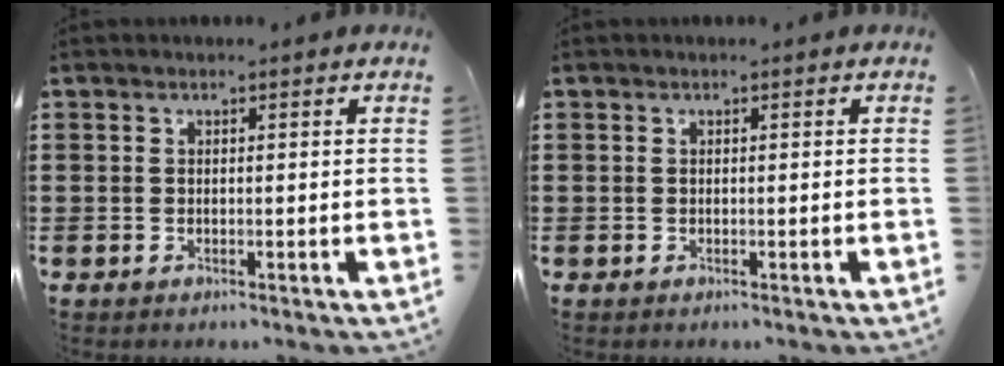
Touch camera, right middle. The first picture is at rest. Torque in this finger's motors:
{"motor_torque": [-0.02, -0.01, 0.01, -0.01]}